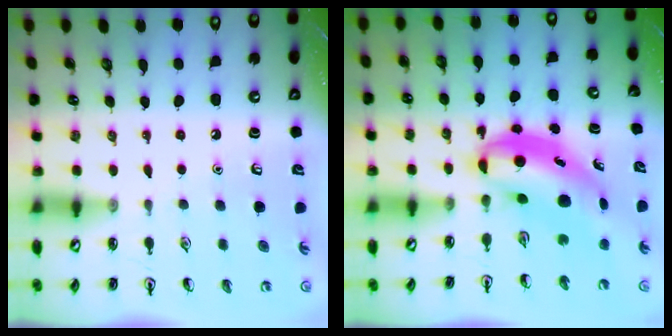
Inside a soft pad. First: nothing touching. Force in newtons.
{"total": 6.9, "press": 6.6, "slide": 1.8}